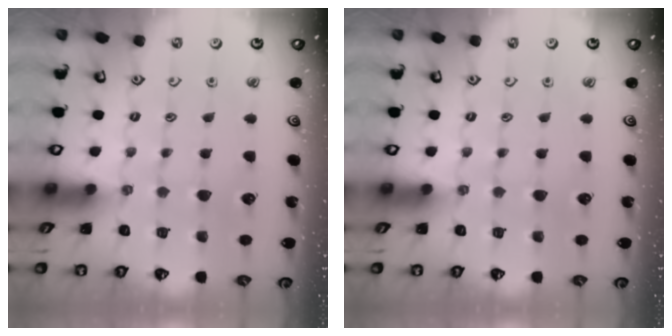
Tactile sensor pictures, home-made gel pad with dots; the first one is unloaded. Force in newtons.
{"total": 0.0}